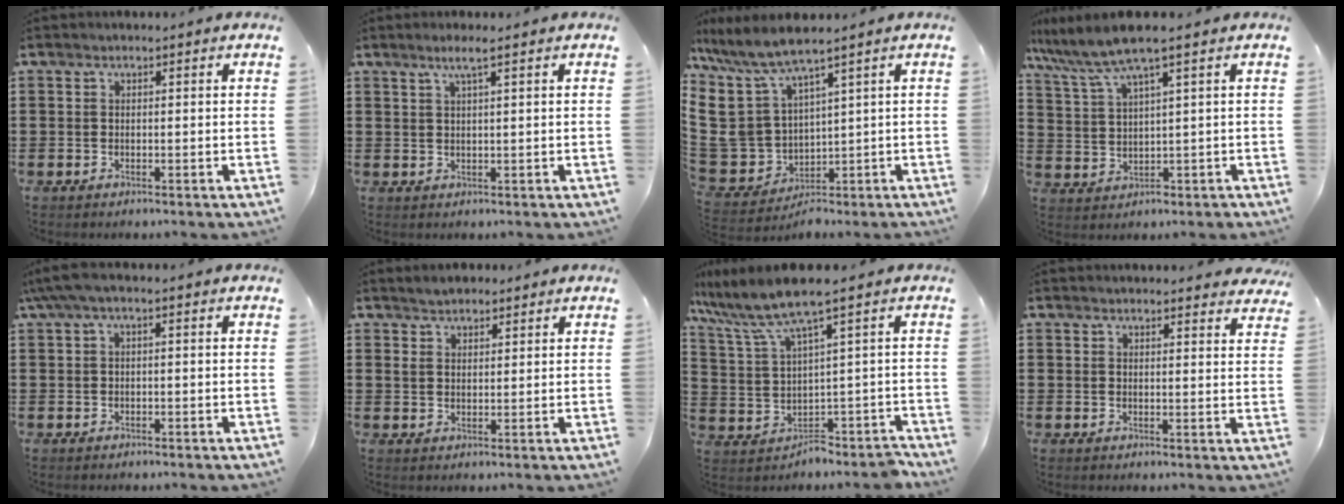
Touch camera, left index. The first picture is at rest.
{"total": 2.4, "force": [1.2, -0.1, 2.1], "torque": [-0.043, -0.001, 0.020]}
{"total": 8.6, "force": [3.8, 6.2, 4.7], "torque": [-0.154, -0.032, 0.068]}
{"total": 6.1, "force": [3.9, 1.0, 4.5], "torque": [-0.107, -0.013, 0.066]}
{"total": 2.3, "force": [-0.8, 0.5, 2.1], "torque": [-0.042, -0.002, -0.019]}
{"total": 2.5, "force": [2.2, 1.2, 0.6], "torque": [-0.018, 0.008, 0.041]}
{"total": 5.7, "force": [2.2, 1.2, 5.2], "torque": [-0.116, -0.023, 0.032]}
{"total": 2.4, "force": [2.4, 0.1, 0.3], "torque": [-0.004, -0.009, 0.044]}